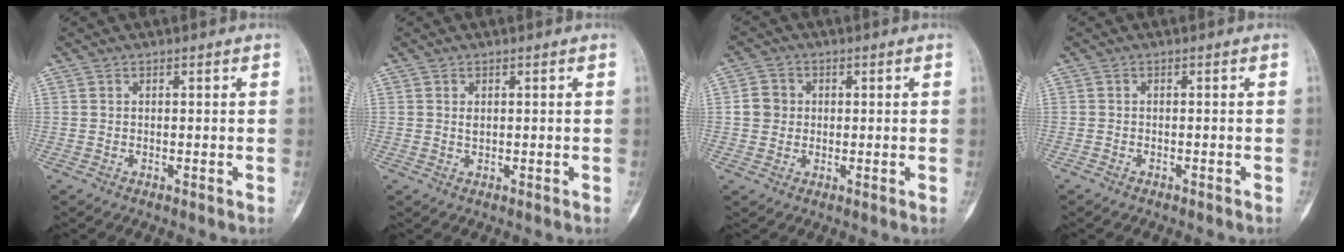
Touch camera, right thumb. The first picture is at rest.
{"total": 0.9, "force": [0.3, 0.6, 0.6], "torque": [-0.008, -0.001, 0.008]}
{"total": 4.1, "force": [0.2, 3.8, 1.5], "torque": [-0.009, 0.007, -0.001]}
{"total": 0.8, "force": [-0.7, 0.2, 0.3], "torque": [-0.011, 0.003, -0.010]}